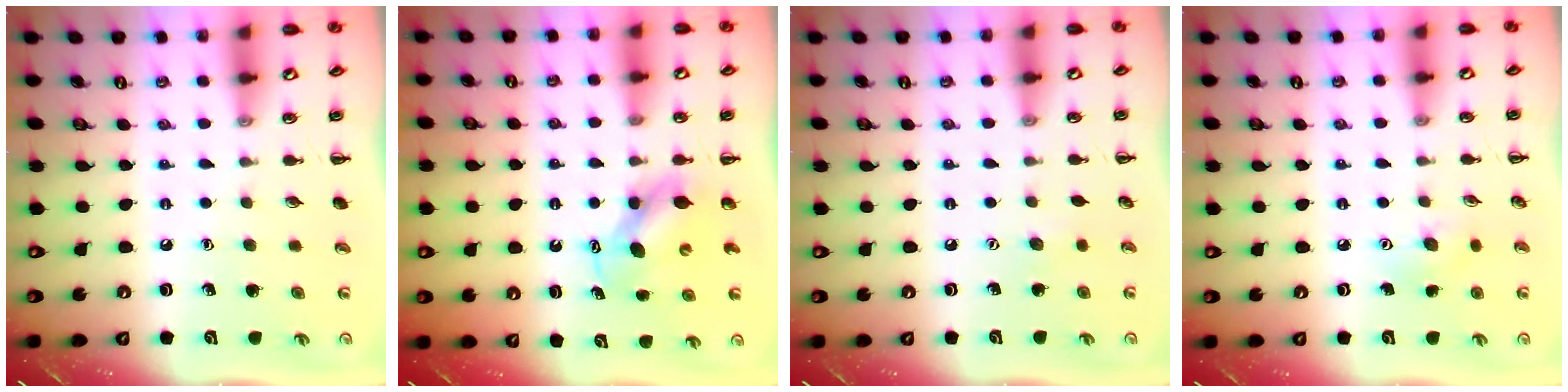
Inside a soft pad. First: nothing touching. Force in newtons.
{"total": 6.6, "press": 6.6, "slide": 0.7}
{"total": 3.5, "press": 3.4, "slide": 0.8}
{"total": 5.6, "press": 5.4, "slide": 1.6}